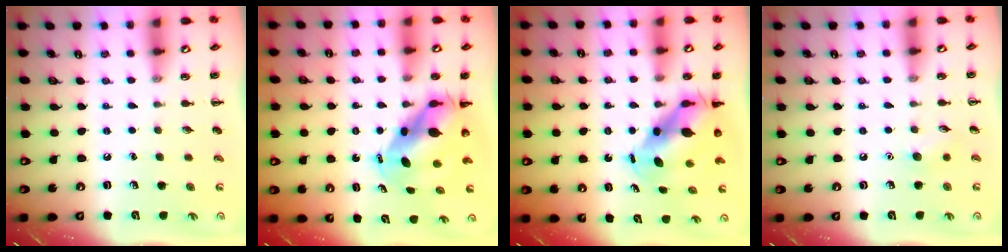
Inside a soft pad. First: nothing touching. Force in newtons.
{"total": 8.0, "press": 7.7, "slide": 2.0}
{"total": 8.4, "press": 8.2, "slide": 1.9}
{"total": 6.1, "press": 5.8, "slide": 2.0}